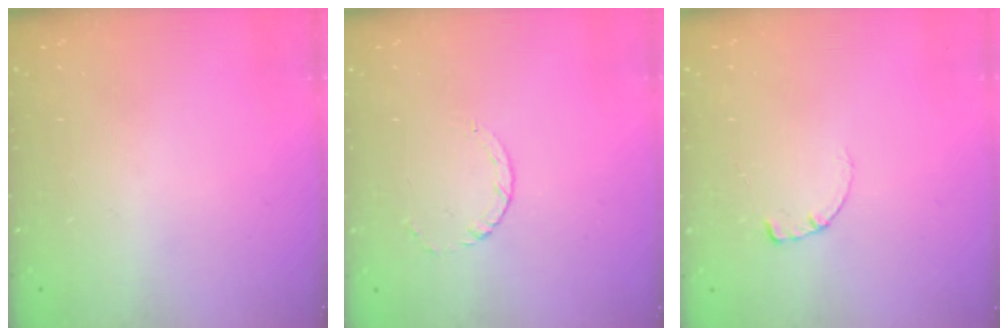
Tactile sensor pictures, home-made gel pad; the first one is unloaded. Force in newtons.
{"total": 2.4, "press": 2.4, "slide": 0.3}
{"total": 0.6, "press": 0.5, "slide": 0.2}